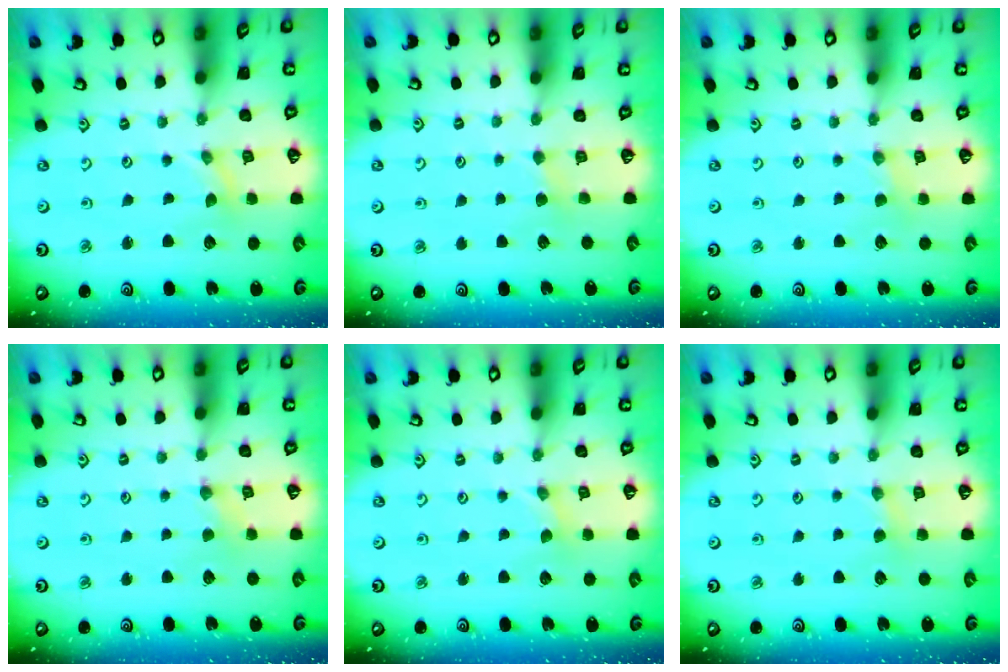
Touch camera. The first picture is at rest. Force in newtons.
{"total": 2.8, "press": 2.8, "slide": 0.3}
{"total": 1.0, "press": 0.9, "slide": 0.3}
{"total": 2.1, "press": 2.1, "slide": 0.6}
{"total": 0.0}
{"total": 2.7, "press": 2.7, "slide": 0.4}